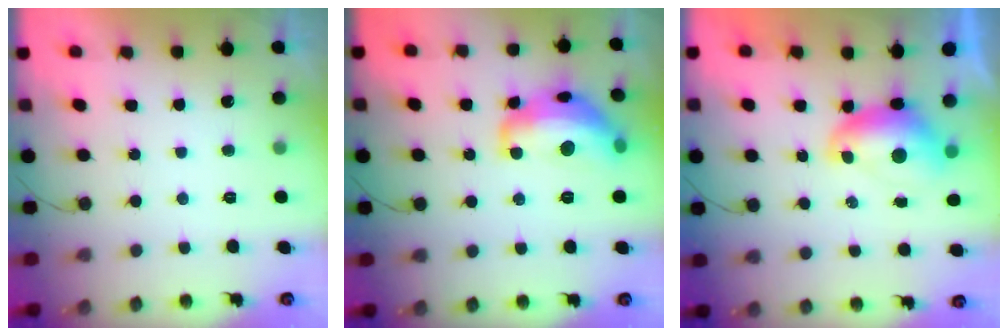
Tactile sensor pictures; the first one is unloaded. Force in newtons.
{"total": 16.7, "press": 16.7, "slide": 0.6}
{"total": 8.5, "press": 8.4, "slide": 1.0}